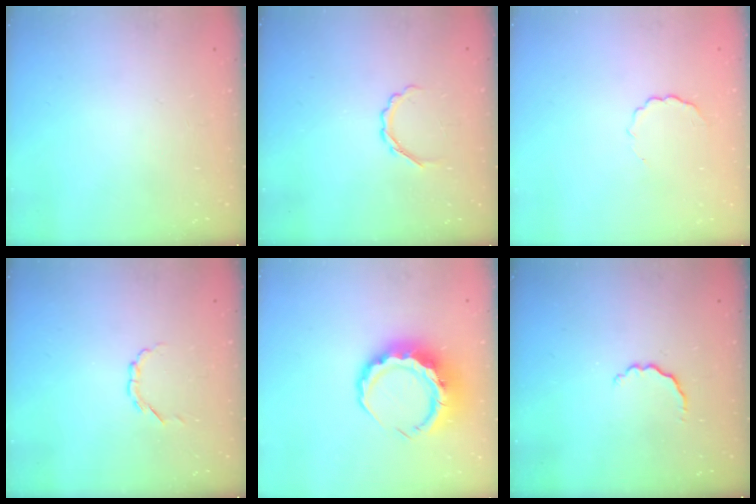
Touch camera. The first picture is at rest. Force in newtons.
{"total": 3.6, "press": 3.5, "slide": 1.0}
{"total": 3.3, "press": 3.2, "slide": 0.7}
{"total": 2.6, "press": 2.4, "slide": 0.9}
{"total": 9.3, "press": 9.1, "slide": 1.7}
{"total": 2.7, "press": 2.6, "slide": 0.8}